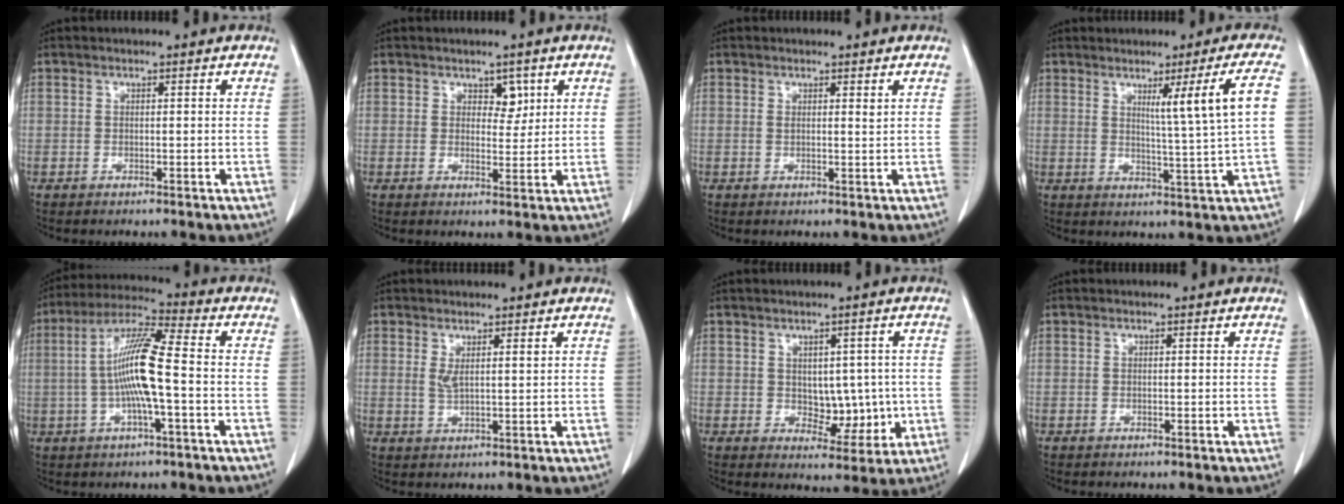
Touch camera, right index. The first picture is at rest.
{"total": 2.8, "force": [1.4, 1.7, 1.7], "torque": [-0.015, 0.000, 0.022]}
{"total": 1.0, "force": [0.6, 0.1, 0.8], "torque": [-0.017, -0.005, 0.010]}
{"total": 8.1, "force": [2.2, -2.3, 7.4], "torque": [-0.113, -0.015, 0.044]}
{"total": 11.0, "force": [-1.0, 0.7, 10.9], "torque": [-0.214, 0.012, -0.026]}
{"total": 2.2, "force": [1.1, 0.2, 1.9], "torque": [-0.042, -0.003, 0.025]}
{"total": 5.8, "force": [-0.1, 3.7, 4.5], "torque": [-0.049, 0.003, 0.013]}
{"total": 0.0}